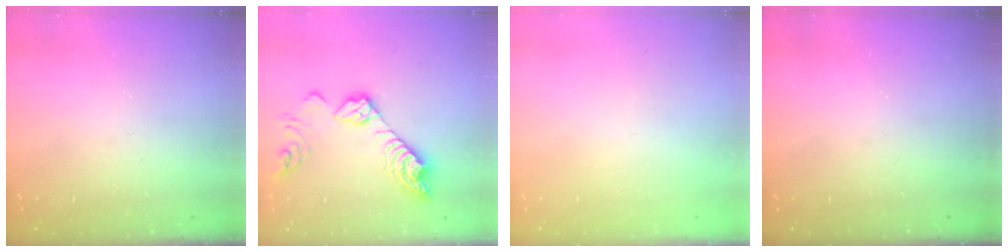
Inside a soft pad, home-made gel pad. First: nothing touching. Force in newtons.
{"total": 15.8, "press": 15.7, "slide": 0.8}
{"total": 0.0}
{"total": 0.0}